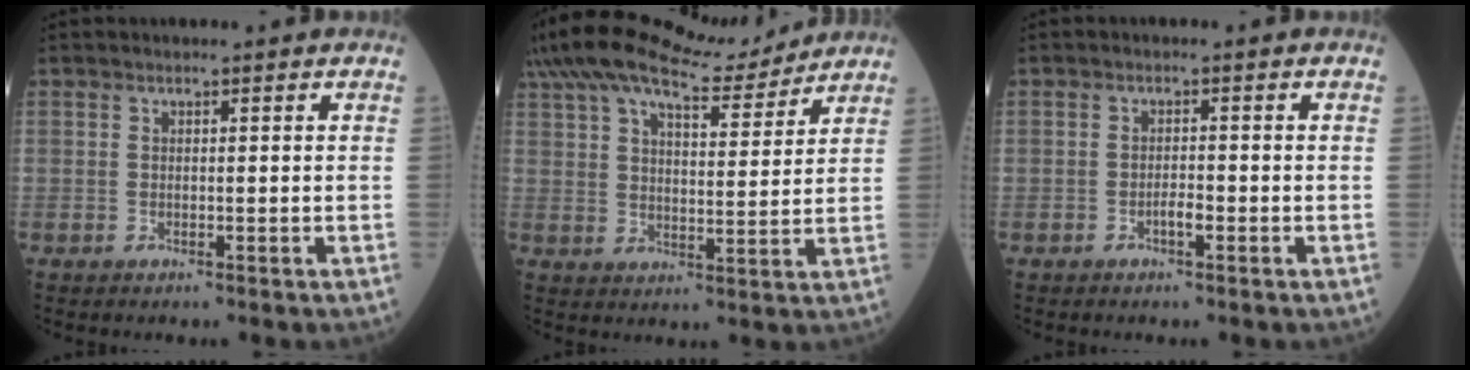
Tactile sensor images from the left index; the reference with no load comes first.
{"total": 16.9, "force": [14.7, 3.9, 7.4], "torque": [-0.149, 0.036, 0.234]}
{"total": 1.5, "force": [-0.8, 0.3, 1.2], "torque": [-0.021, 0.001, -0.016]}